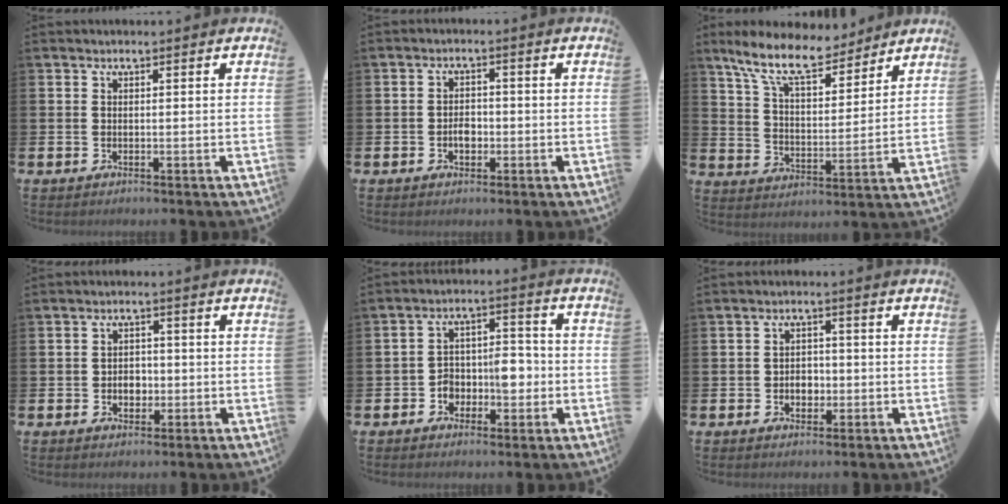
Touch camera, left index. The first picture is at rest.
{"total": 2.4, "force": [-0.6, 1.7, 1.6], "torque": [-0.013, -0.003, -0.017]}
{"total": 10.8, "force": [9.2, 3.2, 4.7], "torque": [-0.115, -0.044, 0.164]}
{"total": 2.6, "force": [-0.6, 2.1, 1.4], "torque": [-0.013, 0.000, -0.018]}
{"total": 5.7, "force": [-1.9, 4.2, 3.4], "torque": [-0.057, 0.008, -0.041]}
{"total": 2.7, "force": [-0.7, 2.2, 1.3], "torque": [-0.012, -0.001, -0.020]}